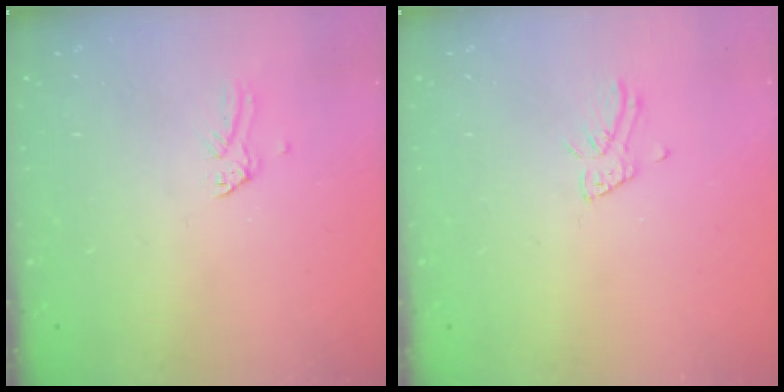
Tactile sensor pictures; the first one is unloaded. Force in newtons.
{"total": 3.7, "press": 3.7, "slide": 0.2}